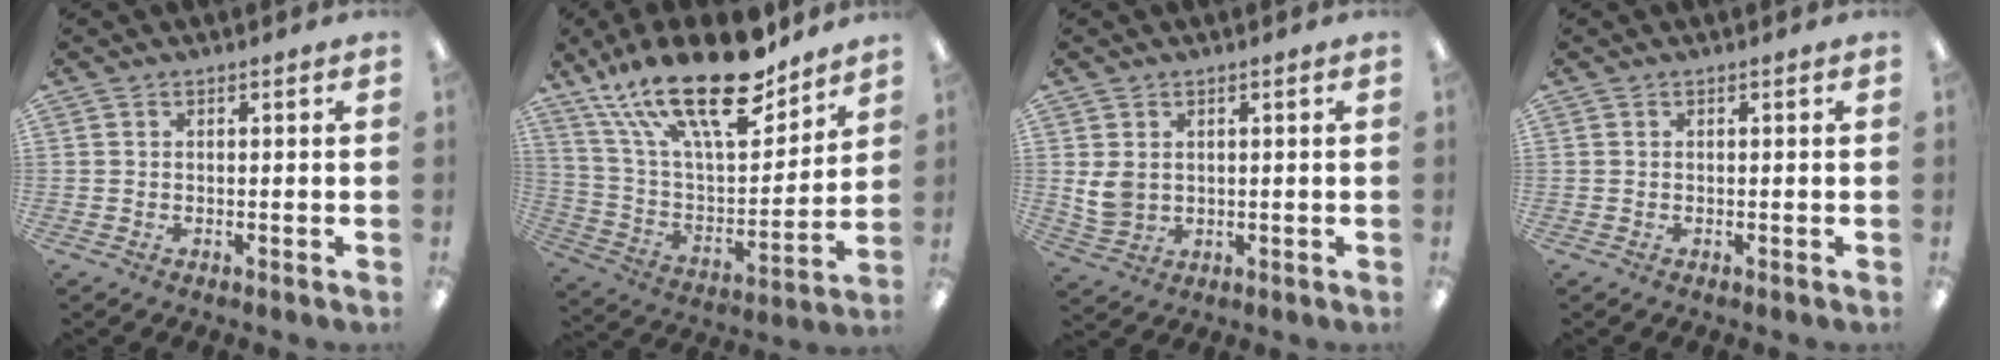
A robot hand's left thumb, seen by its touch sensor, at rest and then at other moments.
{"total": 26.7, "force": [17.5, 10.3, 17.4], "torque": [-0.307, -0.107, 0.299]}
{"total": 4.8, "force": [1.3, 3.7, 2.8], "torque": [-0.052, 0.000, 0.026]}
{"total": 0.0}